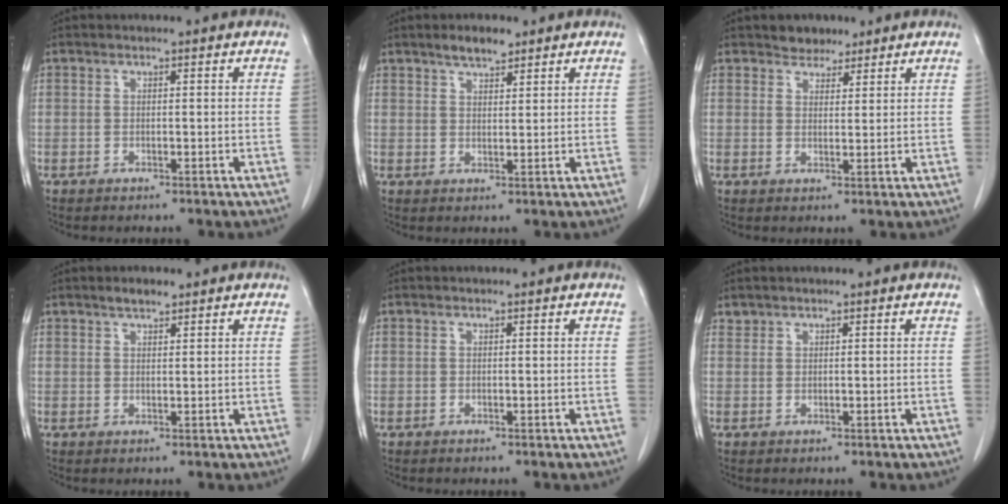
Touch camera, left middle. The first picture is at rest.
{"total": 3.4, "force": [2.7, 1.0, 1.8], "torque": [-0.035, 0.002, 0.046]}
{"total": 3.1, "force": [2.6, 1.7, 0.5], "torque": [-0.009, 0.003, 0.041]}
{"total": 2.0, "force": [1.7, 0.5, 1.0], "torque": [-0.023, 0.002, 0.030]}
{"total": 0.0}
{"total": 0.8, "force": [0.7, 0.3, -0.1], "torque": [0.002, 0.003, 0.014]}